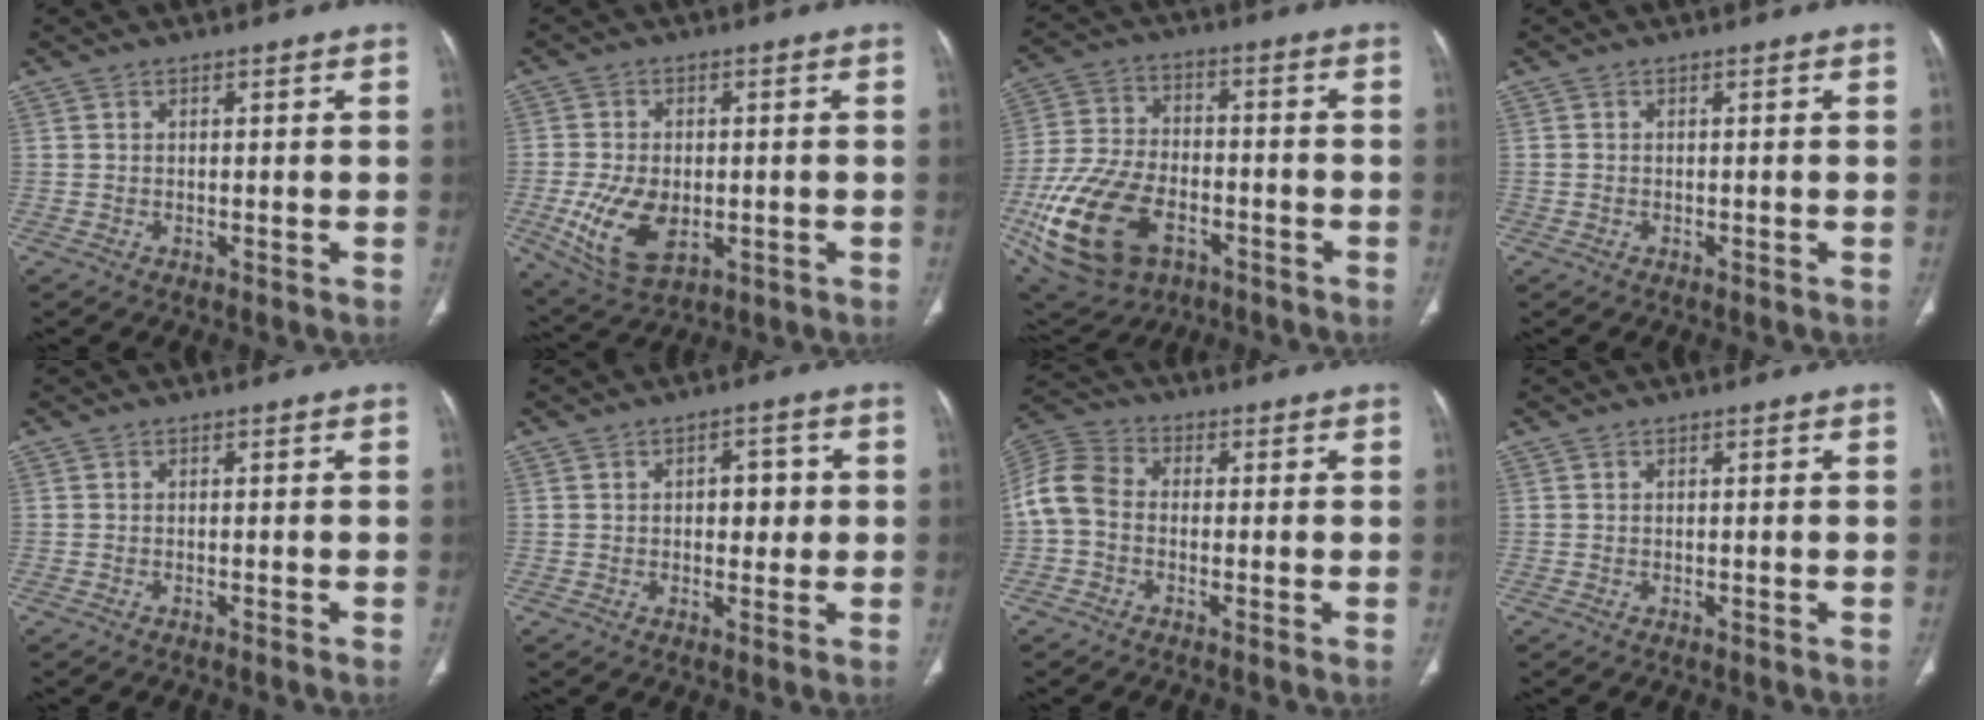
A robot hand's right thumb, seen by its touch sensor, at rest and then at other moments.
{"total": 10.6, "force": [-1.9, 7.0, 7.7], "torque": [-0.148, -0.003, -0.020]}
{"total": 20.9, "force": [-7.7, 13.8, 13.7], "torque": [-0.287, 0.024, -0.123]}
{"total": 0.6, "force": [-0.3, 0.5, 0.1], "torque": [-0.005, 0.004, -0.008]}
{"total": 0.7, "force": [0.1, 0.1, -0.7], "torque": [0.013, 0.004, 0.001]}
{"total": 4.8, "force": [0.5, 3.2, 3.6], "torque": [-0.024, 0.004, 0.004]}
{"total": 7.2, "force": [-0.4, 5.9, 4.1], "torque": [-0.083, 0.021, -0.029]}
{"total": 0.0}